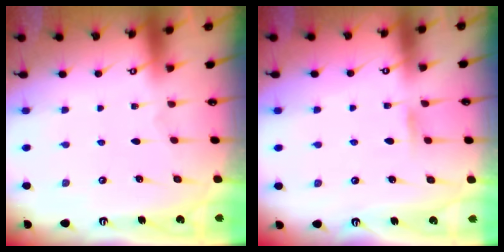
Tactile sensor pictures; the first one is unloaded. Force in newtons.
{"total": 4.6, "press": 4.6, "slide": 0.5}